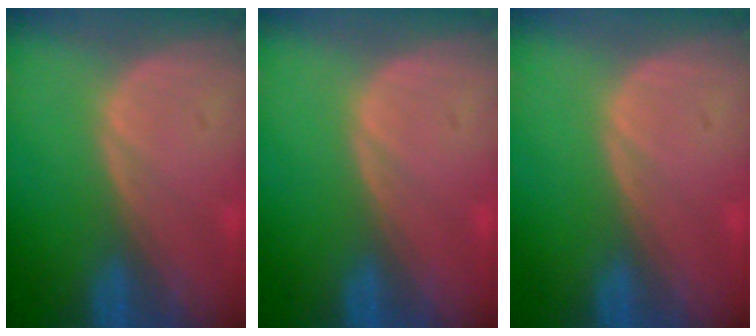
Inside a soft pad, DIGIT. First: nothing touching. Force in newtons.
{"total": 0.0}
{"total": 0.0}